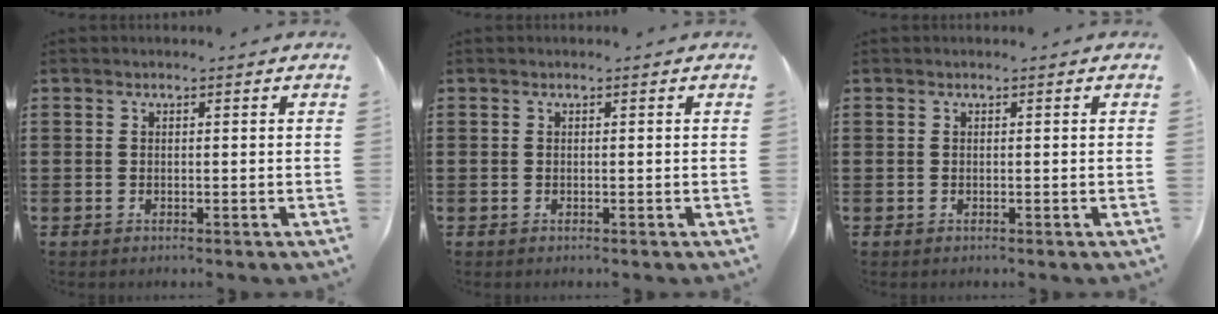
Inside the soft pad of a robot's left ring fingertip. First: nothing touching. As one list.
[{"total": 0.0}, {"total": 0.0}]